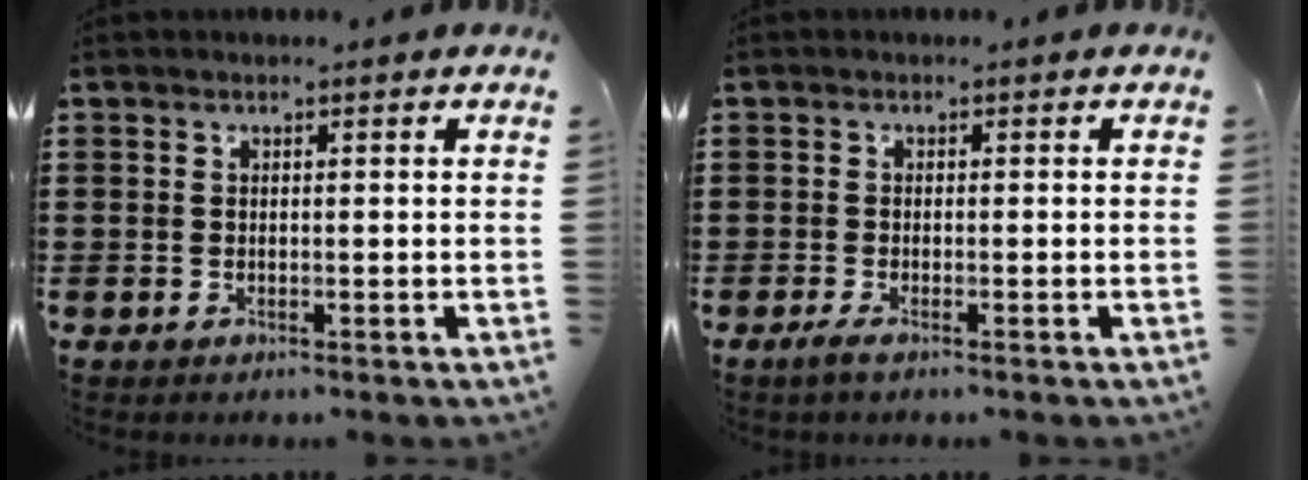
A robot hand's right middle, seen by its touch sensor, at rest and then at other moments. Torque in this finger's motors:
{"motor_torque": [0.38, -0.28, 0.01, 0.03]}